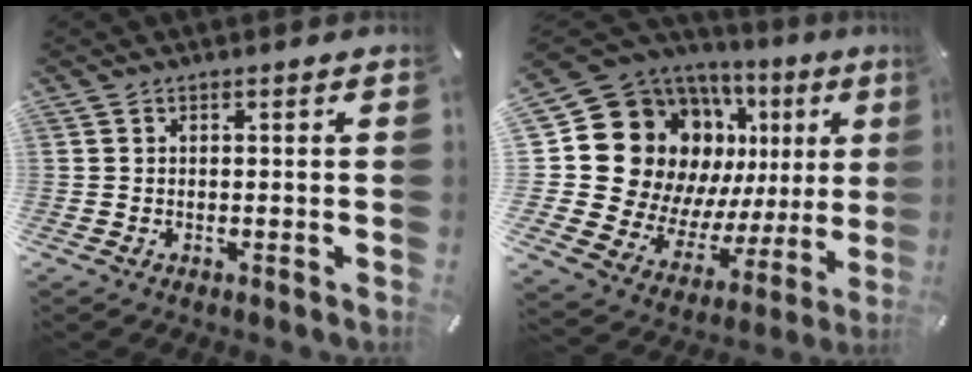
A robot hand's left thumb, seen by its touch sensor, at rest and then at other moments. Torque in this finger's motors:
{"motor_torque": [1.92, 3.09, 1.54, -1.23, 0.40]}